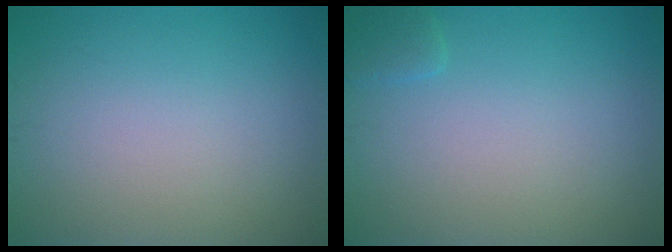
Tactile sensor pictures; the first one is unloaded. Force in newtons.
{"total": 0.9, "press": 0.9, "slide": 0.1}